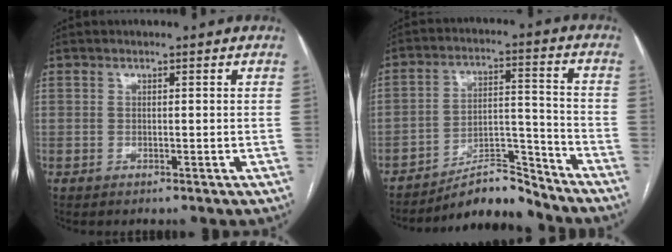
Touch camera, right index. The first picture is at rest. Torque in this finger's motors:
{"motor_torque": [-0.11, -0.23, -0.20, -0.07]}